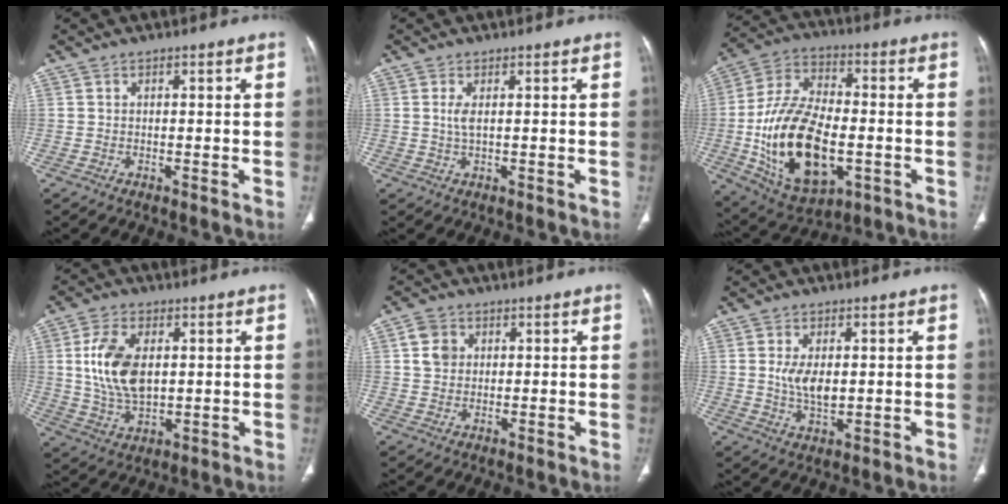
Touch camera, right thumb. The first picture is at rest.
{"total": 2.0, "force": [0.4, 0.6, 1.9], "torque": [-0.049, -0.001, 0.014]}
{"total": 22.4, "force": [-4.2, 12.4, 18.2], "torque": [-0.329, 0.011, -0.058]}
{"total": 12.1, "force": [2.0, 7.0, 9.6], "torque": [-0.182, -0.008, 0.044]}
{"total": 4.4, "force": [1.2, 3.7, 2.1], "torque": [-0.026, 0.002, 0.022]}
{"total": 5.9, "force": [0.7, 3.0, 5.0], "torque": [-0.093, -0.011, 0.017]}